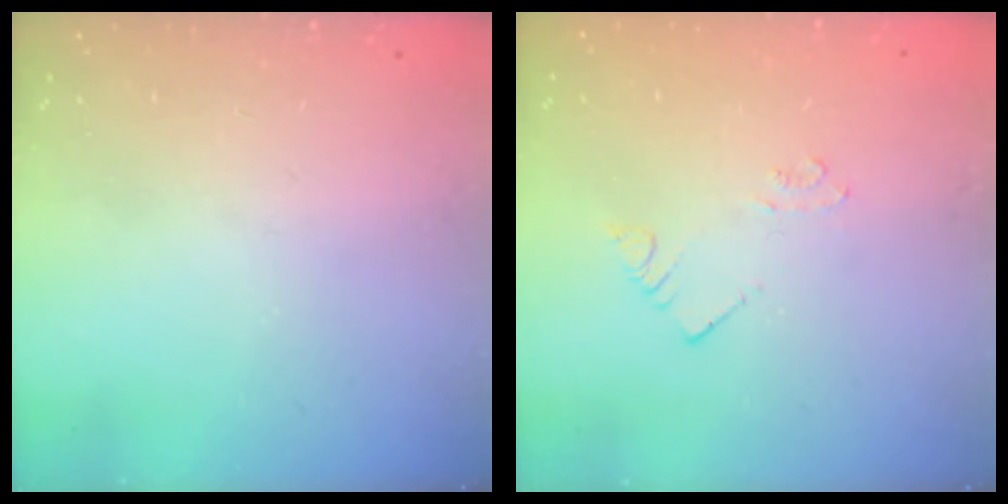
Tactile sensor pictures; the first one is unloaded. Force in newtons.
{"total": 2.2, "press": 2.2, "slide": 0.1}